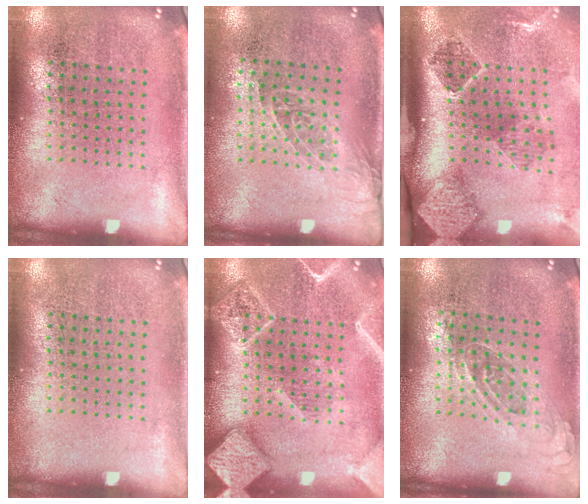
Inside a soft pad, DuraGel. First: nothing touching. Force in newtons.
{"total": 1.3, "press": 1.0, "slide": 0.8}
{"total": 2.9, "press": 1.9, "slide": 2.1}
{"total": 0.0}
{"total": 4.2, "press": 4.1, "slide": 0.6}
{"total": 0.8, "press": 0.7, "slide": 0.5}